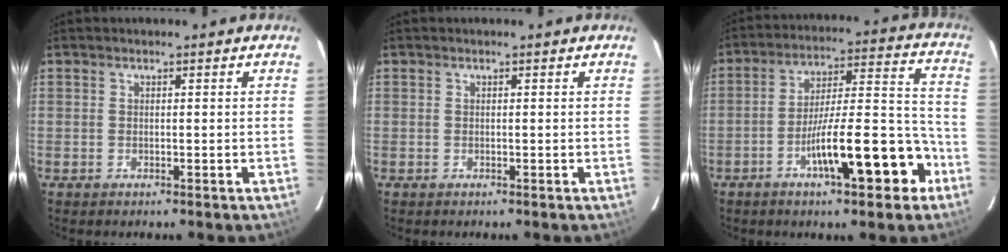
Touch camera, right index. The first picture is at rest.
{"total": 0.0}
{"total": 15.5, "force": [-7.3, 2.8, 13.4], "torque": [-0.211, 0.020, -0.110]}